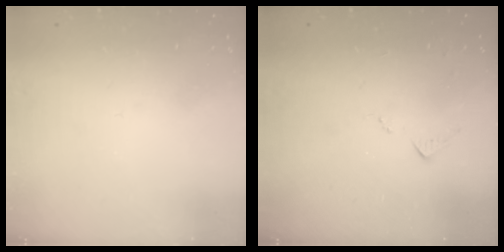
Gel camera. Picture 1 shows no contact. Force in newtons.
{"total": 5.5, "press": 5.5, "slide": 0.8}